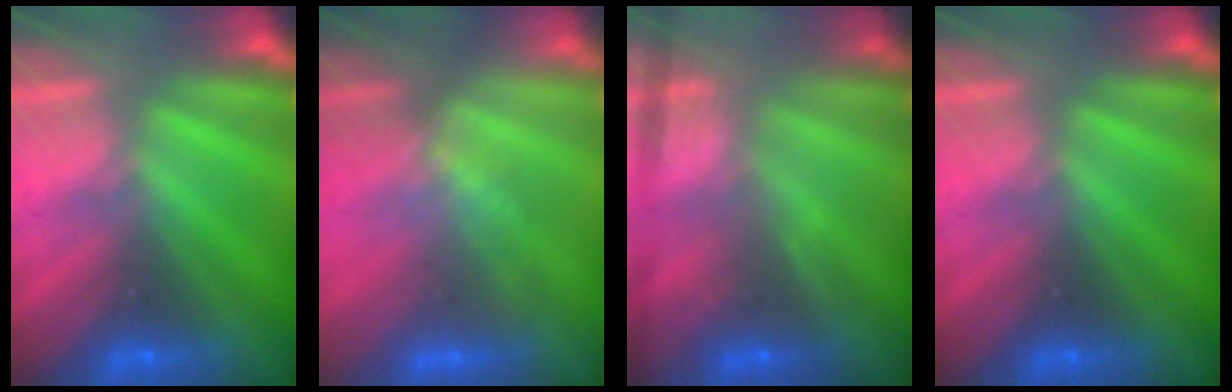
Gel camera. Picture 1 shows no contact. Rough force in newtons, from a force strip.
{"total": 1.7}
{"total": 3.3}
{"total": 0.0}